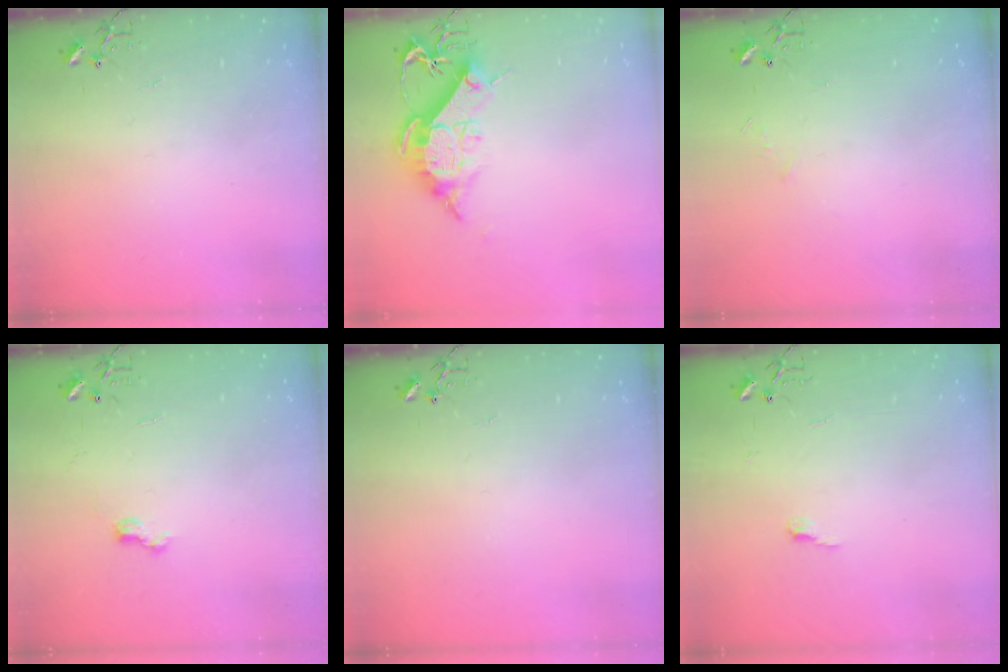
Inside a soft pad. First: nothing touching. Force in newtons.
{"total": 13.0, "press": 13.0, "slide": 1.1}
{"total": 3.5, "press": 3.5, "slide": 0.4}
{"total": 6.0, "press": 6.0, "slide": 0.7}
{"total": 0.0}
{"total": 4.4, "press": 4.4, "slide": 0.4}